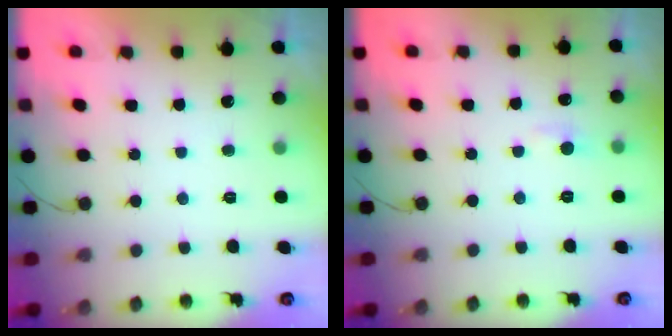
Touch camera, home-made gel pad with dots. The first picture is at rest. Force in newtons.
{"total": 4.7, "press": 4.7, "slide": 0.6}